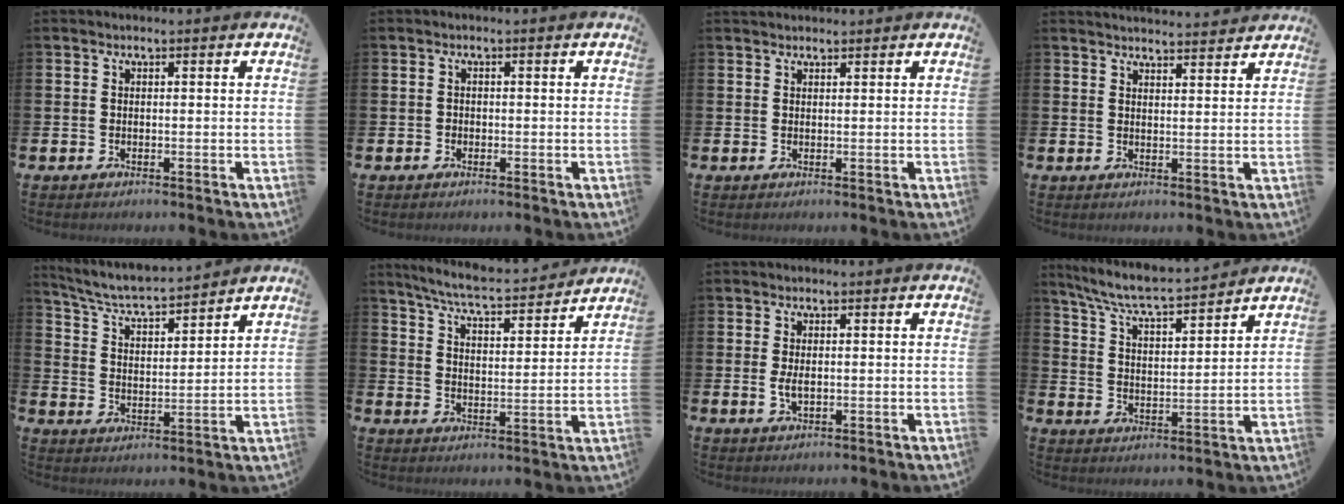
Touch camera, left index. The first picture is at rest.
{"total": 0.7, "force": [-0.3, 0.6, 0.1], "torque": [-0.003, 0.004, -0.008]}
{"total": 1.2, "force": [1.1, 0.4, 0.0], "torque": [0.011, -0.002, 0.018]}
{"total": 3.2, "force": [3.2, 0.0, 0.0], "torque": [-0.002, -0.020, 0.057]}
{"total": 6.0, "force": [5.8, 0.4, 1.7], "torque": [-0.058, -0.043, 0.097]}
{"total": 7.0, "force": [6.6, 0.5, 2.3], "torque": [-0.069, -0.043, 0.113]}
{"total": 2.1, "force": [0.0, 1.0, 1.8], "torque": [-0.028, 0.000, -0.003]}
{"total": 7.2, "force": [6.8, 0.1, 2.3], "torque": [-0.072, -0.049, 0.116]}